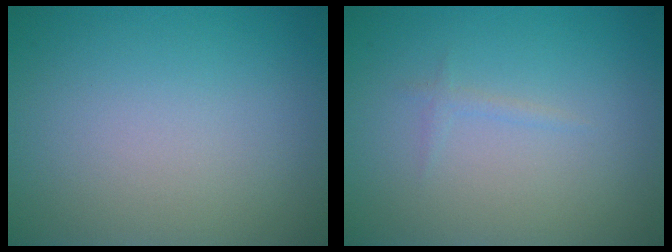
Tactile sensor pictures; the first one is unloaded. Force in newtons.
{"total": 0.7, "press": 0.7, "slide": 0.1}